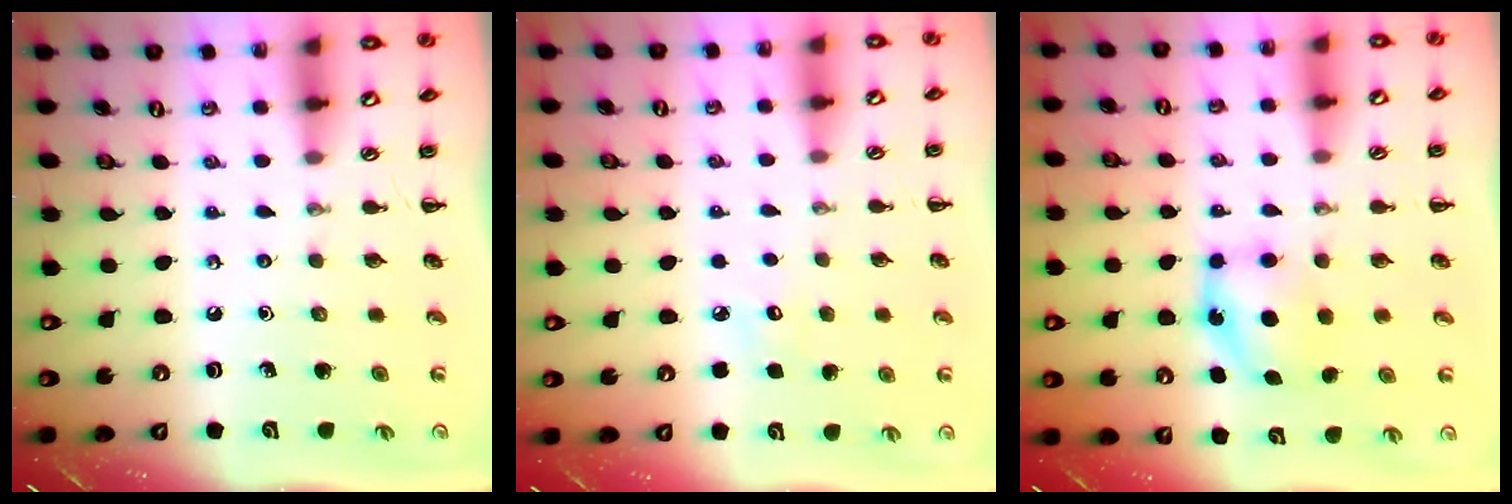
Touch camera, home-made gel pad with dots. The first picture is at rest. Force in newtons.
{"total": 3.9, "press": 3.8, "slide": 1.1}
{"total": 5.8, "press": 5.8, "slide": 0.9}